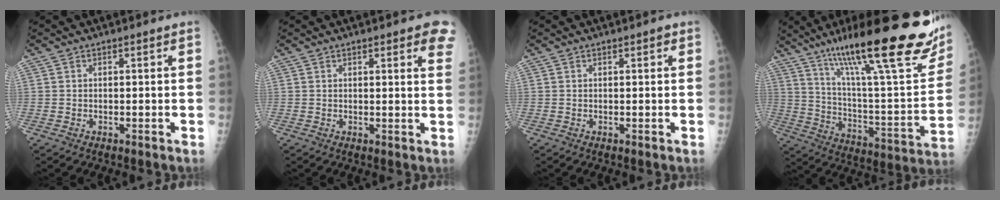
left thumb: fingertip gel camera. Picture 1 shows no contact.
{"total": 6.7, "force": [4.1, 1.8, 5.0], "torque": [-0.038, -0.010, 0.038]}
{"total": 0.8, "force": [0.4, 0.3, 0.6], "torque": [-0.007, 0.001, 0.004]}
{"total": 33.4, "force": [20.1, 6.9, 25.8], "torque": [-0.342, -0.041, 0.313]}